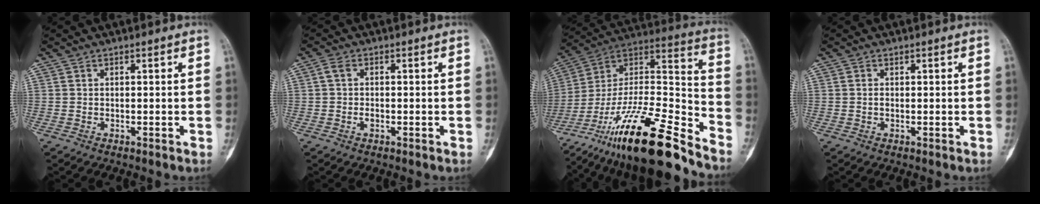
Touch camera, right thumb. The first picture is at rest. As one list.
[{"total": 2.6, "force": [-0.3, 1.7, 1.9], "torque": [-0.041, 0.009, -0.008]}, {"total": 27.1, "force": [-19.8, 5.9, 17.4], "torque": [-0.294, 0.075, -0.346]}, {"total": 0.9, "force": [0.1, 0.7, 0.6], "torque": [-0.008, 0.001, 0.000]}]